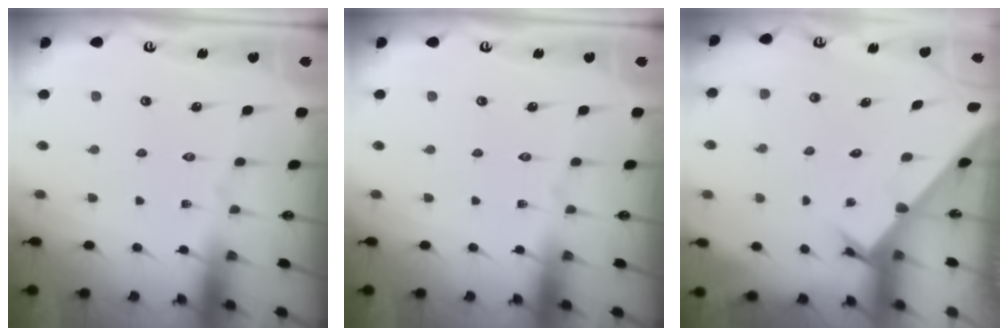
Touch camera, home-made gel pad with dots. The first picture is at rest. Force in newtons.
{"total": 0.0}
{"total": 2.2, "press": 2.2, "slide": 0.1}